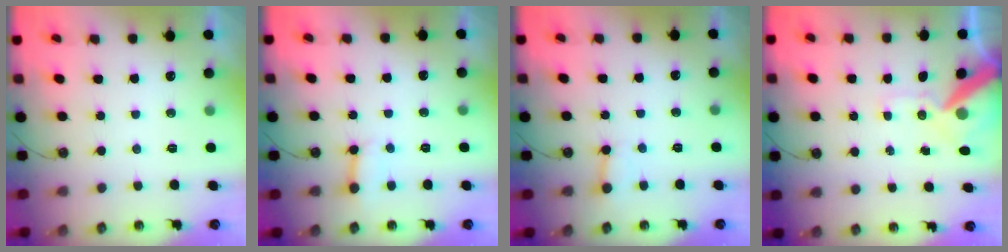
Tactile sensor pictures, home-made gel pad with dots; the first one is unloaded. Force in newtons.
{"total": 3.8, "press": 3.7, "slide": 0.7}
{"total": 5.0, "press": 5.0, "slide": 0.6}
{"total": 12.5, "press": 12.4, "slide": 1.8}